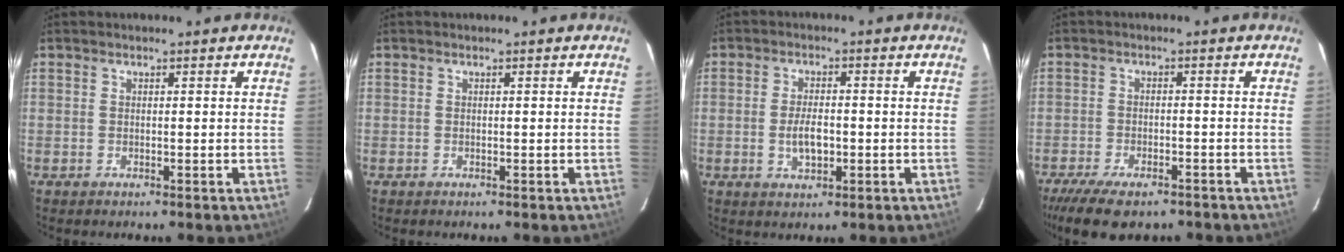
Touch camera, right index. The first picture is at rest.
{"total": 0.0}
{"total": 4.8, "force": [-0.9, 2.3, 4.1], "torque": [-0.080, -0.001, -0.012]}
{"total": 11.2, "force": [-8.6, 4.0, 5.9], "torque": [-0.138, -0.027, -0.141]}